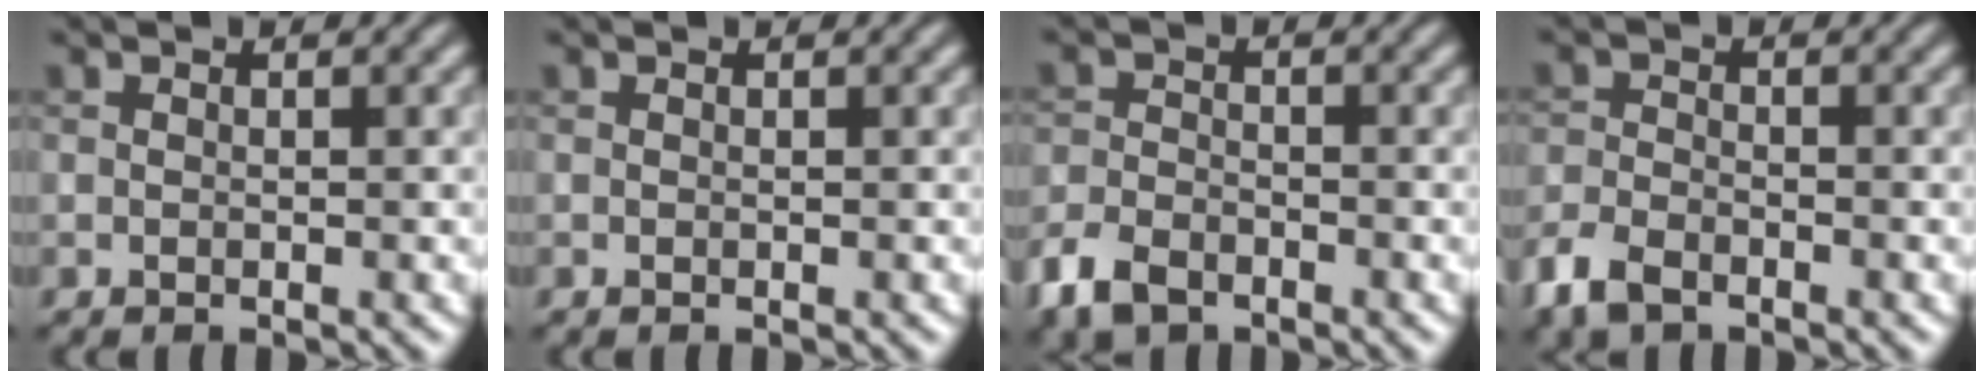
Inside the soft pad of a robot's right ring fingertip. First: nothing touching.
{"total": 0.0}
{"total": 4.1, "force": [-2.9, 2.2, 1.9], "torque": [-0.042, -0.007, -0.068]}
{"total": 3.7, "force": [-2.7, 1.8, 1.8], "torque": [-0.041, -0.008, -0.065]}